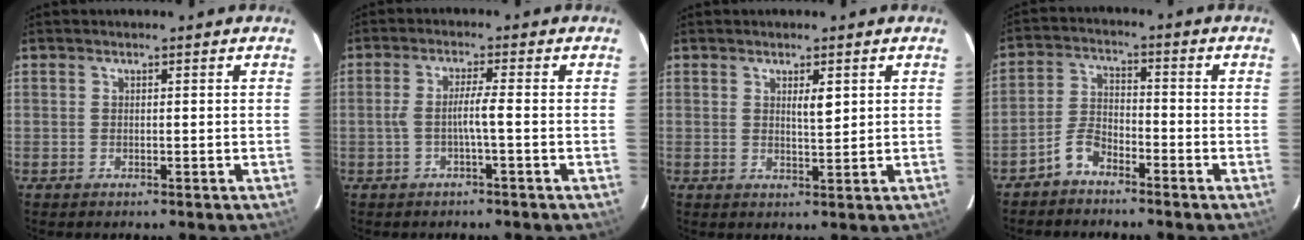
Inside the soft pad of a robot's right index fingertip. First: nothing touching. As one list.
[{"total": 3.2, "force": [-0.7, -0.3, 3.2], "torque": [-0.057, 0.006, -0.013]}, {"total": 2.4, "force": [1.0, 0.5, 2.2], "torque": [-0.037, -0.004, 0.017]}, {"total": 4.6, "force": [-3.5, 2.1, 2.0], "torque": [-0.047, 0.006, -0.072]}]